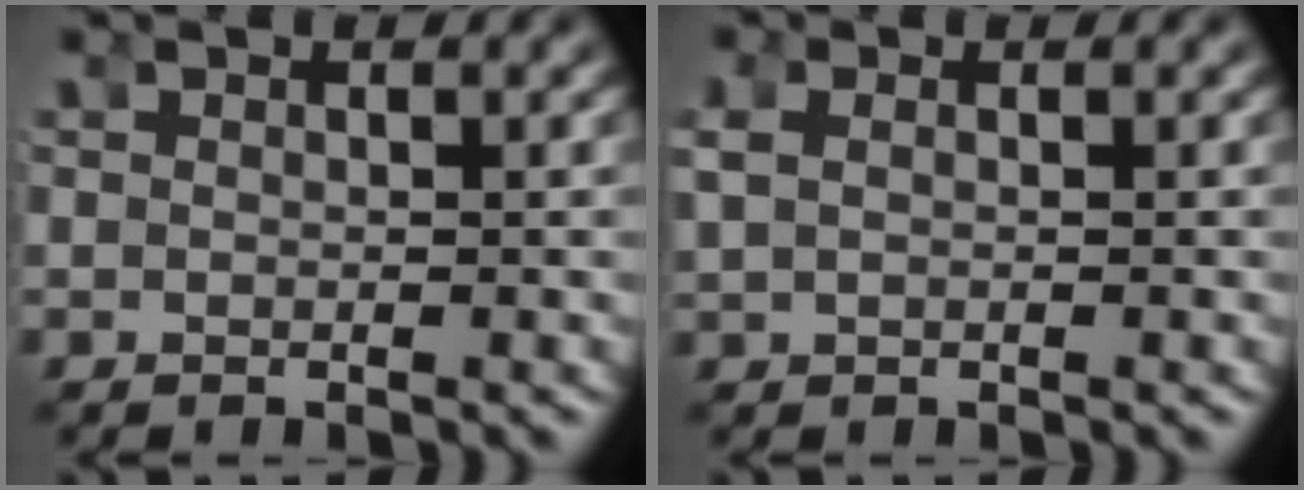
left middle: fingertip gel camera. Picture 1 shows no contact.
{"total": 0.9, "force": [0.6, 0.4, 0.6], "torque": [-0.025, 0.004, 0.015]}